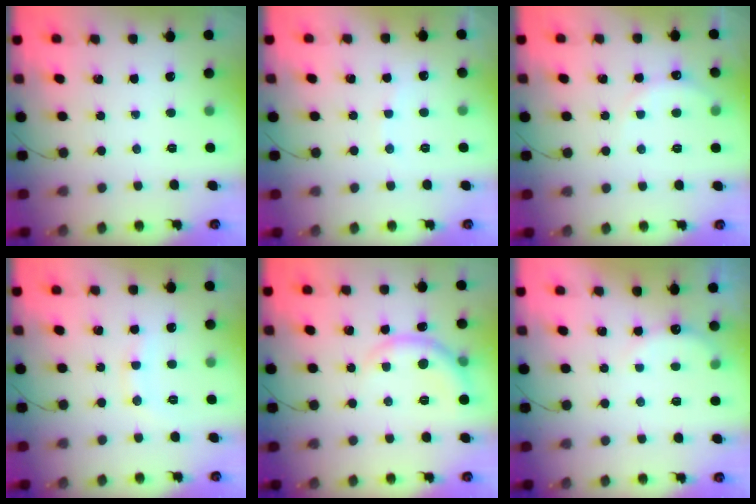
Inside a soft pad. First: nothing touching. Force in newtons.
{"total": 5.7, "press": 5.7, "slide": 0.9}
{"total": 6.3, "press": 6.2, "slide": 1.3}
{"total": 7.1, "press": 6.9, "slide": 1.4}
{"total": 6.7, "press": 6.7, "slide": 0.9}
{"total": 6.1, "press": 5.9, "slide": 1.3}